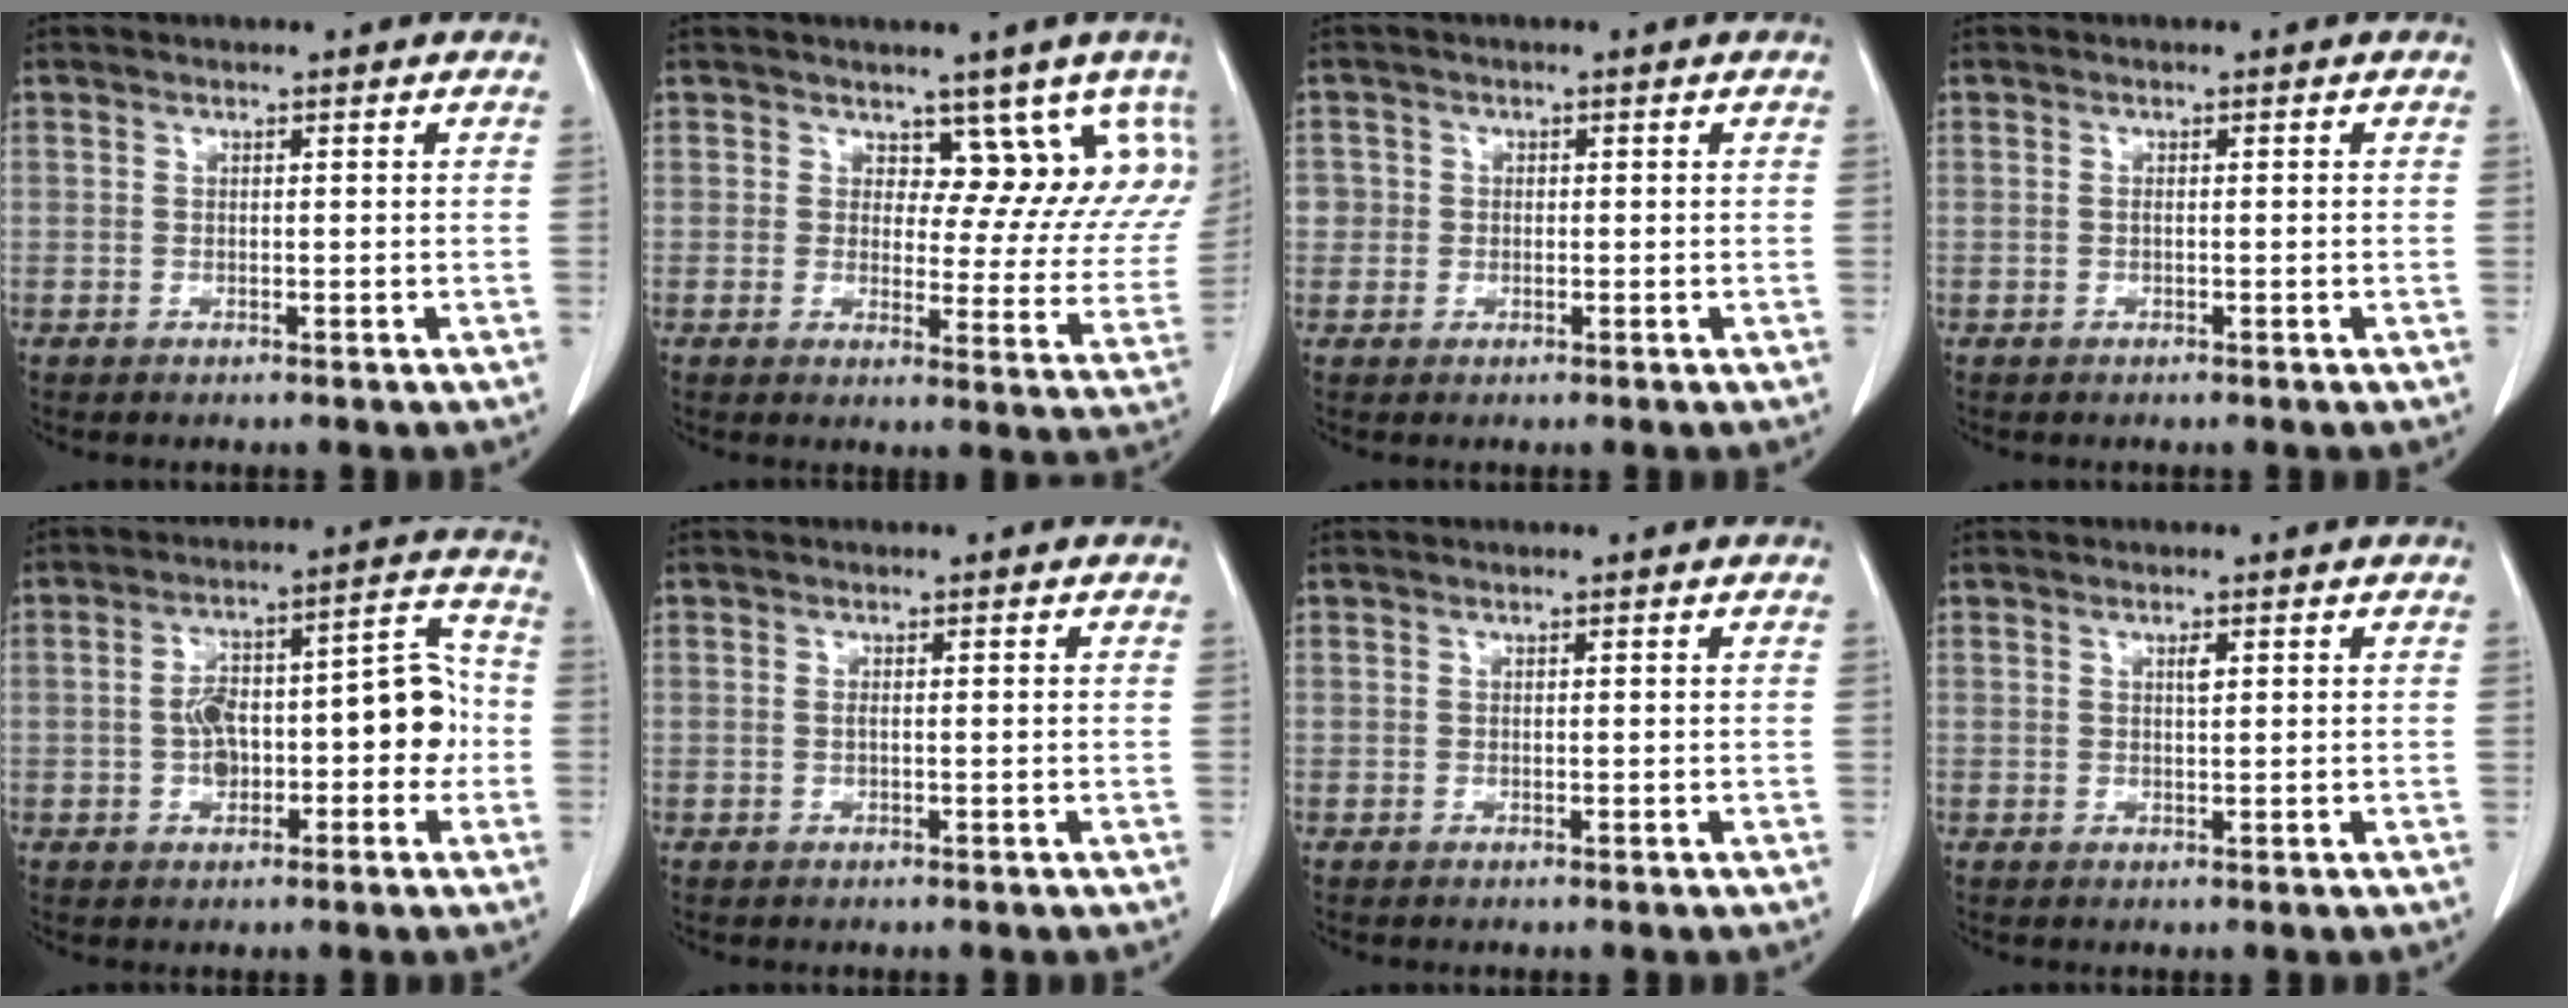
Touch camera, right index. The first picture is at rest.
{"total": 10.2, "force": [7.6, 5.8, 3.6], "torque": [-0.002, -0.018, 0.069]}
{"total": 2.3, "force": [0.0, 2.3, 0.2], "torque": [0.011, 0.007, 0.000]}
{"total": 0.6, "force": [0.0, 0.2, 0.5], "torque": [-0.011, 0.000, 0.002]}
{"total": 11.9, "force": [-1.4, 5.0, 10.7], "torque": [-0.161, 0.051, -0.017]}
{"total": 1.1, "force": [0.0, 0.3, 1.1], "torque": [-0.022, 0.001, 0.003]}
{"total": 0.0}
{"total": 1.0, "force": [0.4, 0.2, 0.9], "torque": [-0.018, 0.000, 0.007]}